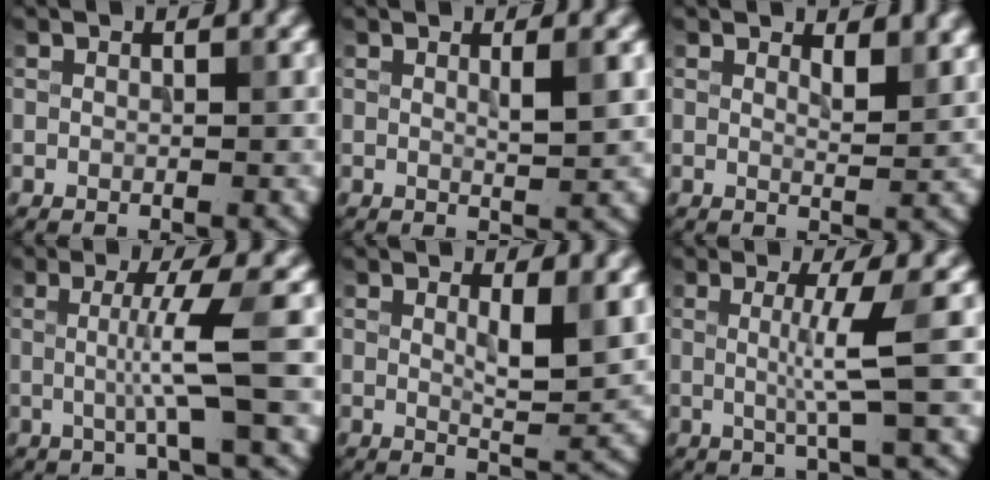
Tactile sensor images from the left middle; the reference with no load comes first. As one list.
[{"total": 2.3, "force": [0.7, 0.5, 2.1], "torque": [-0.026, 0.000, 0.009]}, {"total": 2.5, "force": [1.7, 0.8, 1.7], "torque": [-0.024, -0.005, 0.029]}, {"total": 4.1, "force": [0.0, 0.3, 4.1], "torque": [-0.075, -0.003, -0.003]}, {"total": 3.5, "force": [1.4, 0.8, 3.2], "torque": [-0.049, -0.009, 0.024]}, {"total": 3.5, "force": [0.2, 0.3, 3.5], "torque": [-0.067, -0.003, 0.000]}]